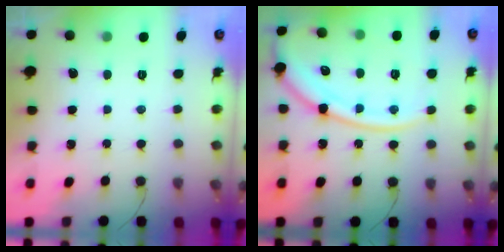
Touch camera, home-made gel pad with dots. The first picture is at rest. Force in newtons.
{"total": 15.9, "press": 15.7, "slide": 2.0}